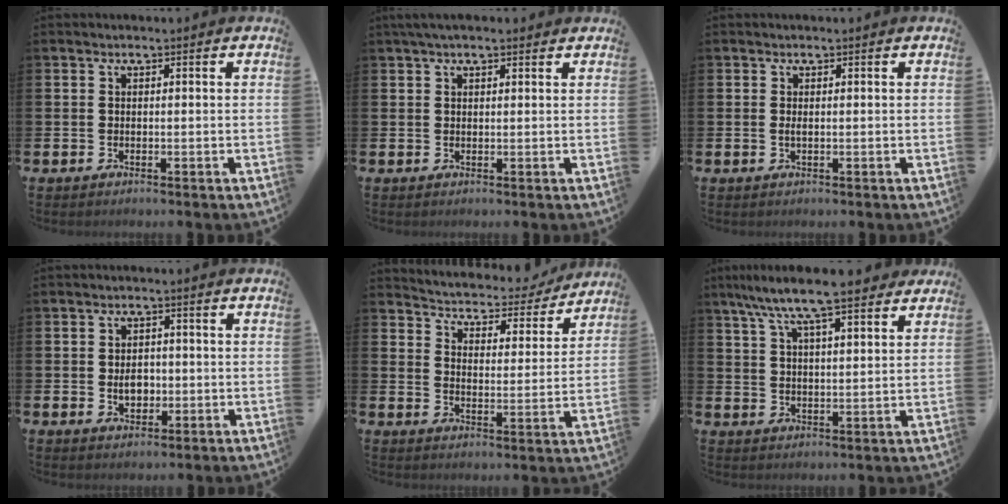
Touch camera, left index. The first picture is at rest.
{"total": 2.0, "force": [1.6, 0.6, 1.1], "torque": [-0.021, 0.008, 0.028]}
{"total": 0.6, "force": [0.0, 0.1, 0.6], "torque": [-0.016, 0.002, 0.002]}
{"total": 3.2, "force": [-0.4, 2.4, 2.2], "torque": [-0.026, 0.000, -0.014]}
{"total": 4.4, "force": [4.2, 1.3, 0.2], "torque": [-0.024, -0.043, 0.064]}
{"total": 9.4, "force": [8.2, 1.4, 4.3], "torque": [-0.104, -0.029, 0.148]}